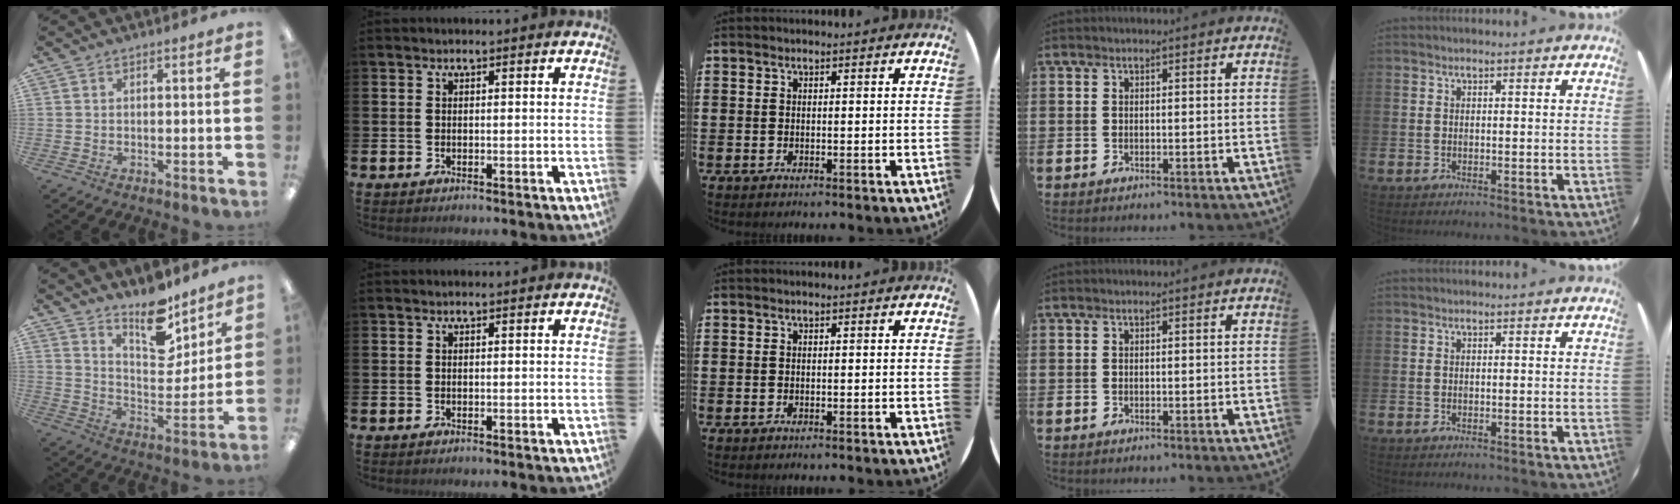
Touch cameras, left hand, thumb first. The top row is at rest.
{"thumb": {"total": 13.4, "force": [10.5, 5.6, 6.2], "torque": [-0.082, -0.079, 0.187]}}